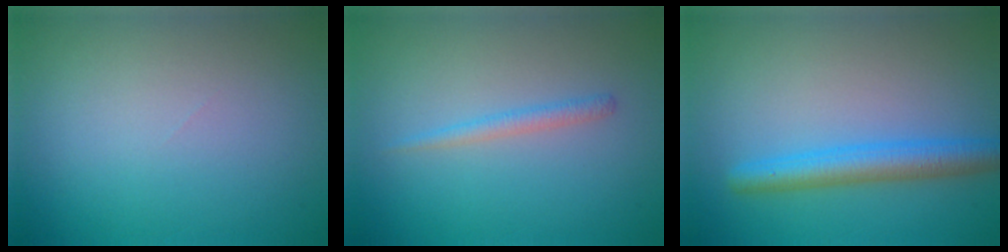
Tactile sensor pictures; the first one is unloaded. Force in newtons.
{"total": 1.2, "press": 1.2, "slide": 0.0}
{"total": 3.8, "press": 3.8, "slide": 0.2}